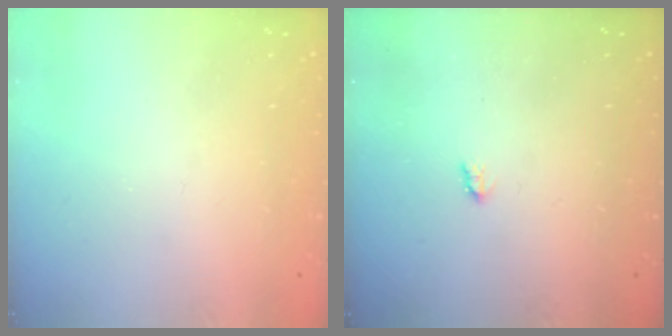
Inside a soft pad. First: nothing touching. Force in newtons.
{"total": 1.7, "press": 1.6, "slide": 0.3}